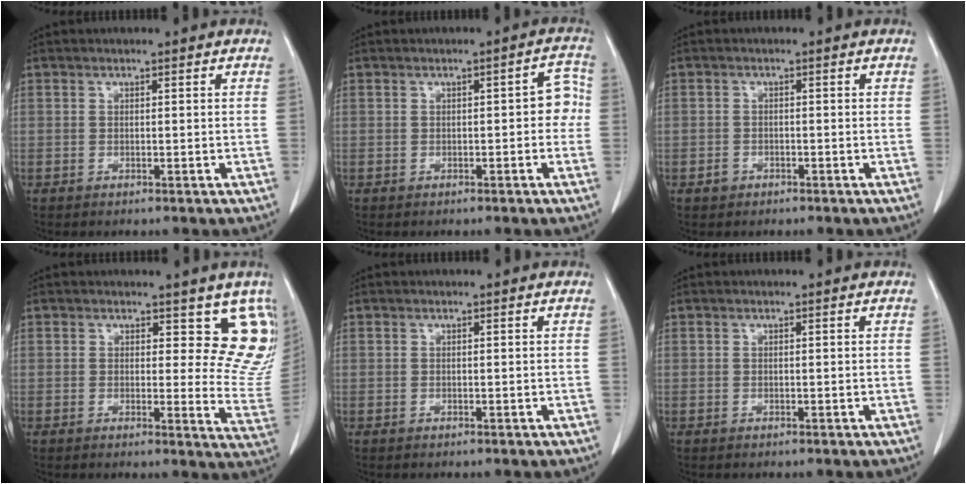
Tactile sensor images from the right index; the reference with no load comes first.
{"total": 3.7, "force": [-0.3, 1.6, 3.4], "torque": [-0.029, 0.020, -0.006]}
{"total": 1.4, "force": [-0.8, 1.1, 0.2], "torque": [-0.004, 0.005, -0.013]}
{"total": 10.3, "force": [7.5, 4.9, 5.1], "torque": [-0.025, -0.032, 0.063]}
{"total": 0.0}
{"total": 0.0}